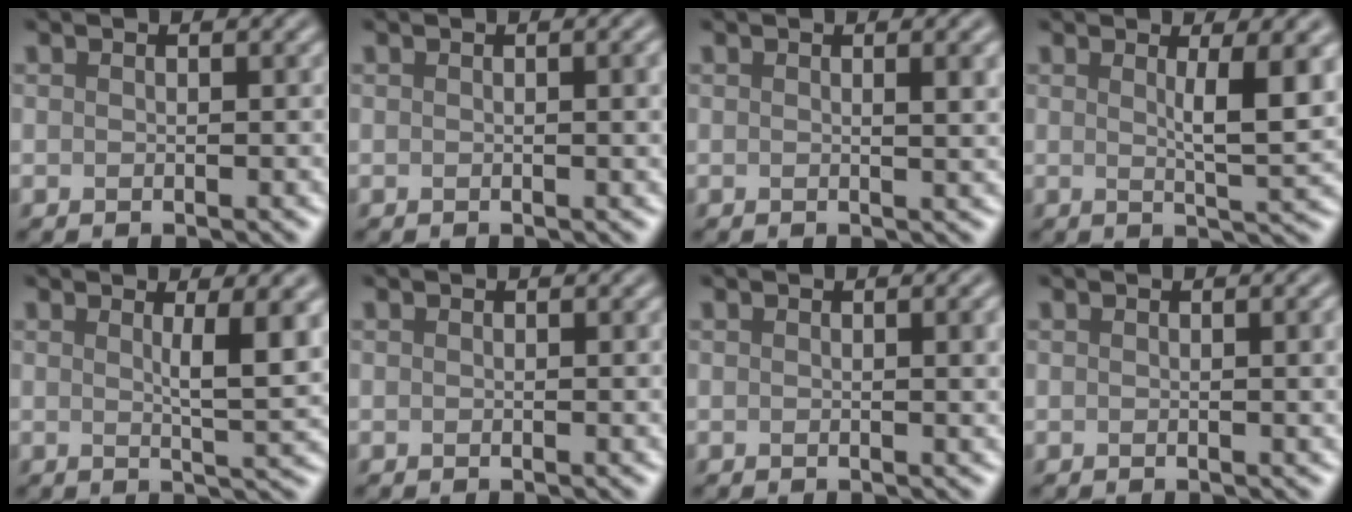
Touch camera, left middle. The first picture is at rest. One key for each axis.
{"total": 1.5, "fx": 0.0, "fy": 0.3, "fz": 1.5, "tx": -0.011, "ty": 0.008, "tz": 0.003}
{"total": 2.4, "fx": 0.5, "fy": 0.6, "fz": 2.2, "tx": -0.014, "ty": 0.008, "tz": 0.010}
{"total": 4.5, "fx": 1.1, "fy": 0.7, "fz": 4.3, "tx": -0.056, "ty": -0.002, "tz": 0.022}
{"total": 4.2, "fx": 1.0, "fy": 0.7, "fz": 4.0, "tx": -0.050, "ty": -0.001, "tz": 0.021}
{"total": 0.0}
{"total": 1.8, "fx": 0.1, "fy": 0.4, "fz": 1.8, "tx": -0.012, "ty": 0.008, "tz": 0.003}
{"total": 1.8, "fx": 0.0, "fy": 0.4, "fz": 1.8, "tx": -0.011, "ty": 0.008, "tz": 0.001}